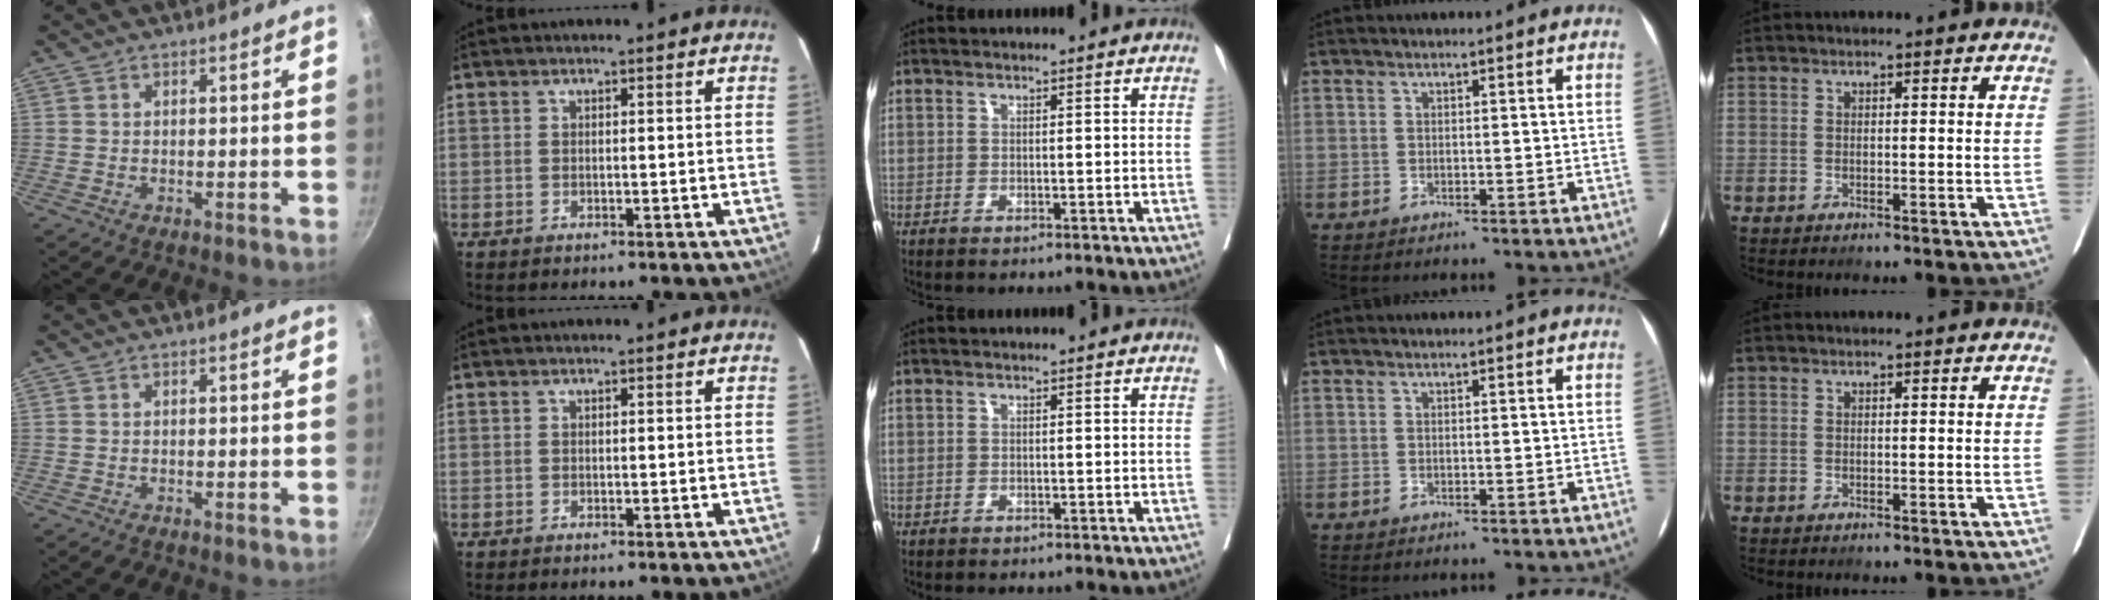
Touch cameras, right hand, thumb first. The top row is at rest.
{"thumb": {"total": 0.8, "force": [-0.4, 0.2, 0.6], "torque": [-0.011, -0.003, -0.010]}}